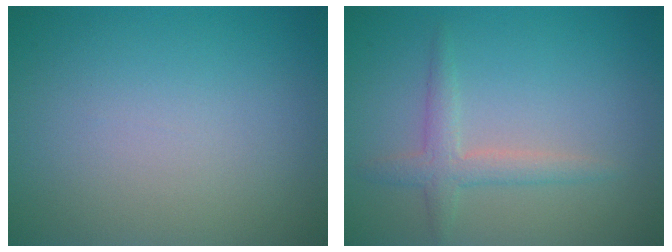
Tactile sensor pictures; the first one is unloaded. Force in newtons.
{"total": 2.3, "press": 2.3, "slide": 0.1}